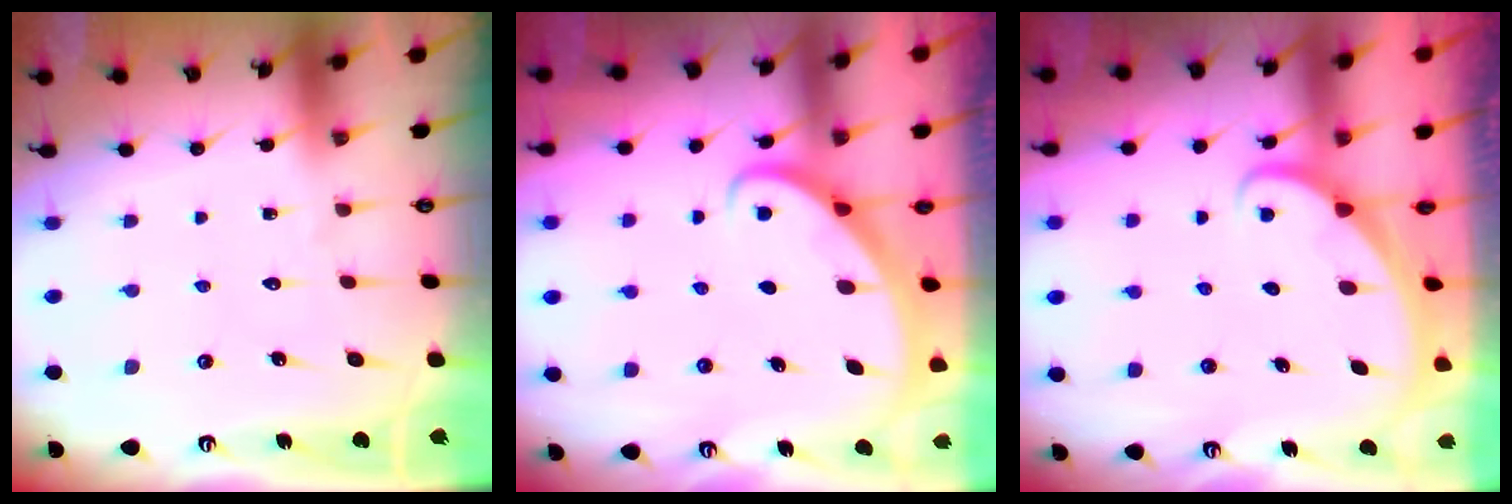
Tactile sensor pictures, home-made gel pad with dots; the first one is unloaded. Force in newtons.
{"total": 2.9, "press": 2.9, "slide": 0.2}
{"total": 1.7, "press": 1.7, "slide": 0.0}